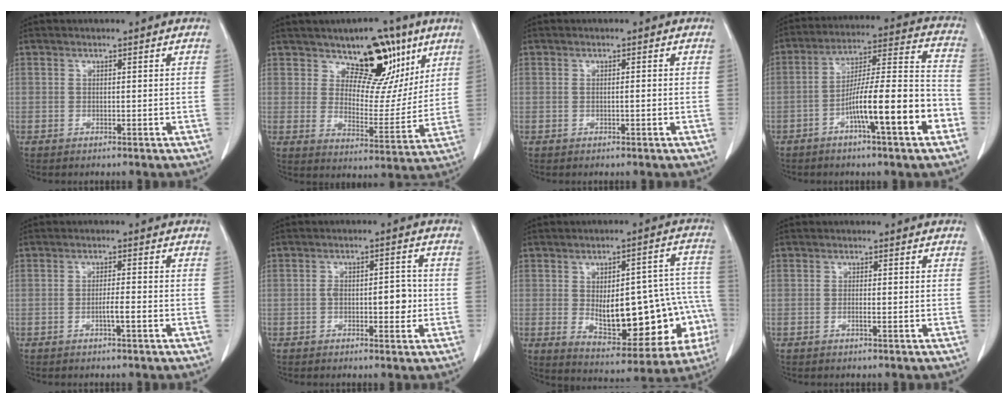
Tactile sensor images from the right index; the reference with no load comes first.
{"total": 11.6, "force": [7.3, 5.9, 6.8], "torque": [-0.076, -0.008, 0.116]}
{"total": 0.7, "force": [-0.1, 0.1, 0.7], "torque": [-0.011, 0.001, 0.004]}
{"total": 14.9, "force": [-6.1, 1.0, 13.6], "torque": [-0.220, 0.012, -0.097]}
{"total": 2.3, "force": [-0.9, -0.1, 2.1], "torque": [-0.035, 0.001, -0.016]}
{"total": 4.9, "force": [-0.8, 2.2, 4.3], "torque": [-0.062, 0.014, -0.008]}
{"total": 20.4, "force": [-3.7, 7.8, 18.5], "torque": [-0.188, 0.039, -0.018]}
{"total": 0.9, "force": [-0.3, 0.0, 0.8], "torque": [-0.016, 0.001, -0.003]}